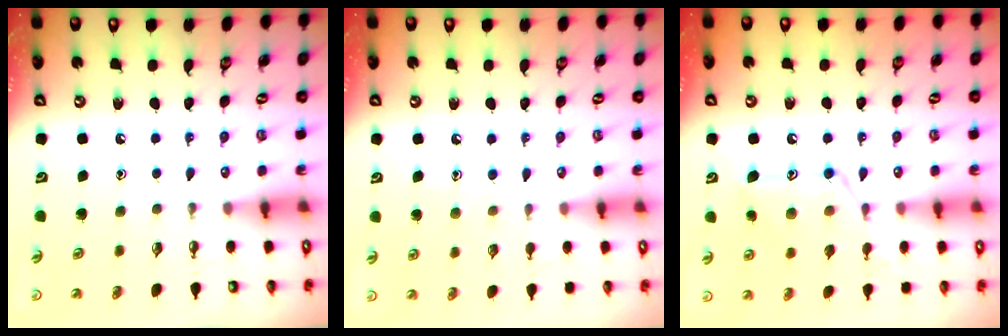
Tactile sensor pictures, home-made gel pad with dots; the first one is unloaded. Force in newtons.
{"total": 8.7, "press": 8.7, "slide": 0.8}
{"total": 13.6, "press": 13.6, "slide": 1.1}